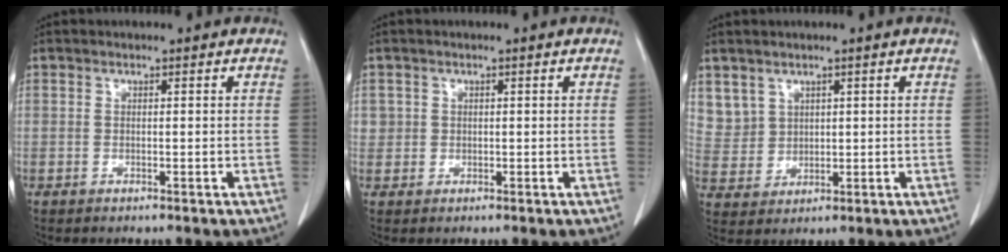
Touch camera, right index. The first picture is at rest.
{"total": 1.6, "force": [0.4, 1.5, 0.1], "torque": [0.013, 0.004, 0.003]}
{"total": 5.7, "force": [3.2, 4.7, 0.3], "torque": [-0.009, 0.005, 0.078]}